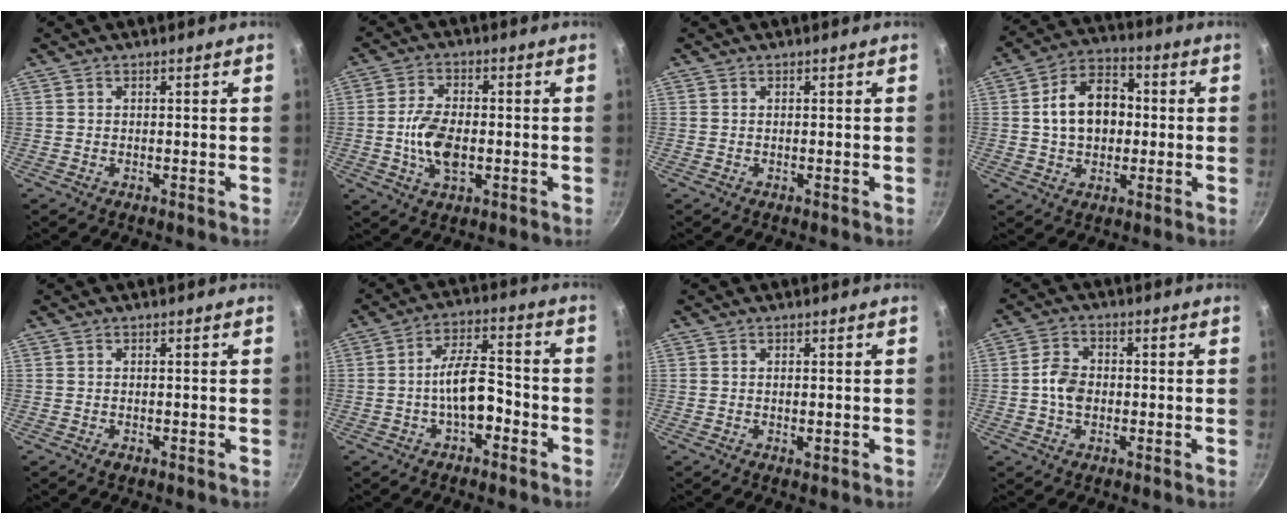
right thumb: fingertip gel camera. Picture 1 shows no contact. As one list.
[{"total": 8.8, "force": [-1.2, 4.9, 7.2], "torque": [-0.131, 0.010, -0.026]}, {"total": 0.0}, {"total": 12.5, "force": [0.7, 9.1, 8.6], "torque": [-0.112, 0.025, 0.001]}, {"total": 0.9, "force": [-0.4, 0.5, 0.6], "torque": [-0.010, 0.000, -0.007]}, {"total": 8.9, "force": [-3.0, 4.2, 7.3], "torque": [-0.103, 0.042, -0.053]}, {"total": 1.0, "force": [-0.1, 0.5, 0.9], "torque": [-0.015, -0.001, -0.003]}, {"total": 5.7, "force": [-0.6, 4.2, 3.7], "torque": [-0.059, 0.016, -0.019]}]